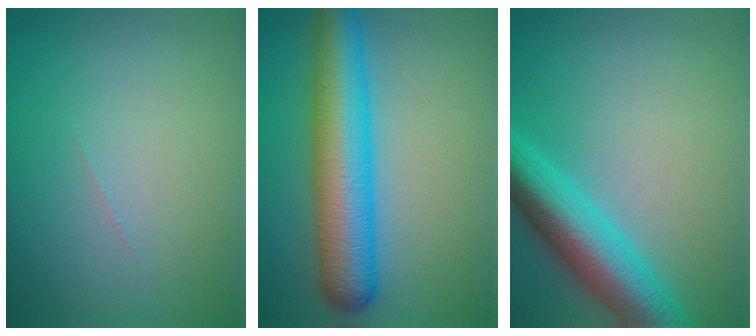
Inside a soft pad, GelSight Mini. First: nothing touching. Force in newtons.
{"total": 8.4, "press": 8.4, "slide": 0.2}
{"total": 7.5, "press": 7.4, "slide": 0.2}